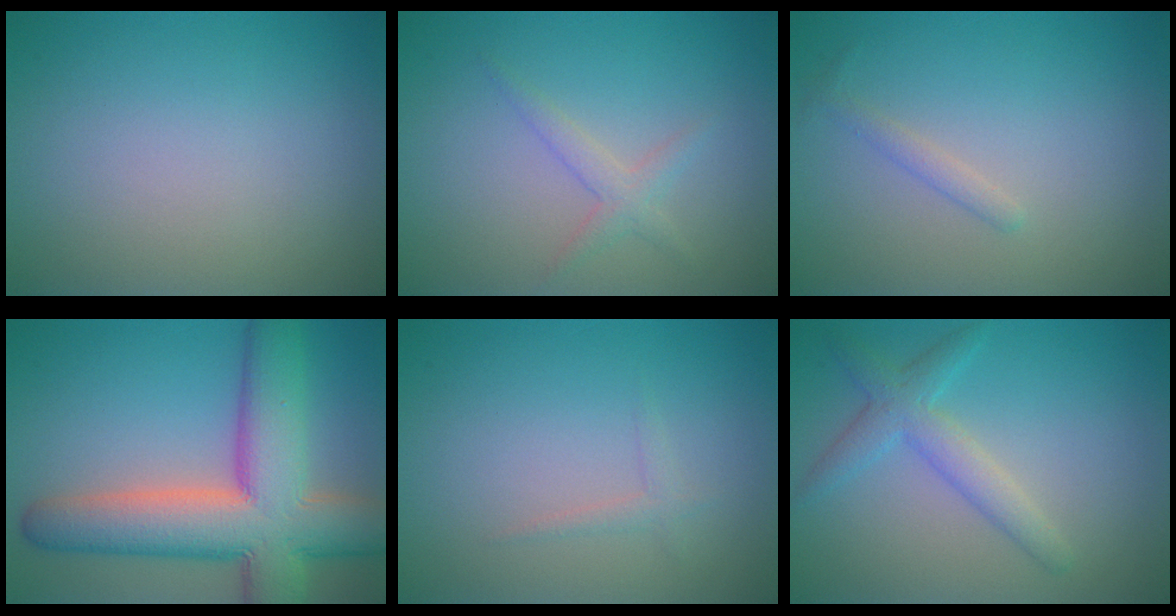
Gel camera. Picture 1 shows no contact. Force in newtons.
{"total": 1.6, "press": 1.6, "slide": 0.1}
{"total": 1.1, "press": 1.1, "slide": 0.1}
{"total": 12.0, "press": 12.0, "slide": 0.8}
{"total": 0.9, "press": 0.9, "slide": 0.1}
{"total": 3.1, "press": 3.1, "slide": 0.1}